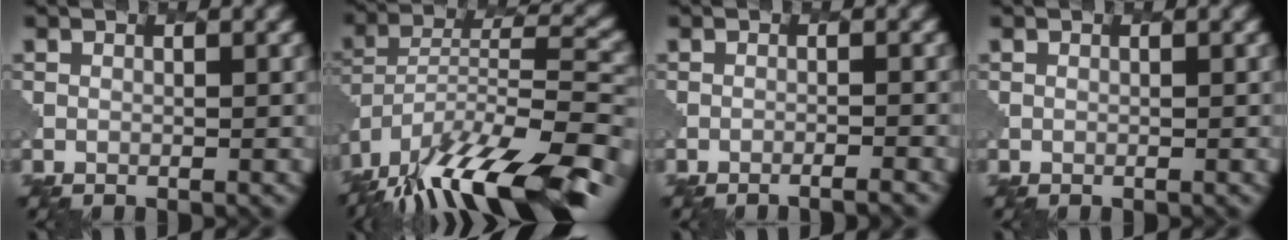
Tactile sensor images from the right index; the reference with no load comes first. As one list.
[{"total": 15.9, "force": [-12.7, 4.0, 8.6], "torque": [-0.151, 0.007, -0.205]}, {"total": 1.9, "force": [-1.7, 0.1, 0.9], "torque": [-0.005, 0.010, -0.034]}, {"total": 0.0}]